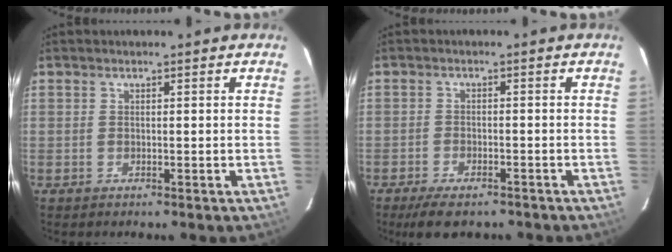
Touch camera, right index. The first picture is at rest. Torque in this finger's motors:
{"motor_torque": [0.56, -0.47, 0.13, 0.03]}